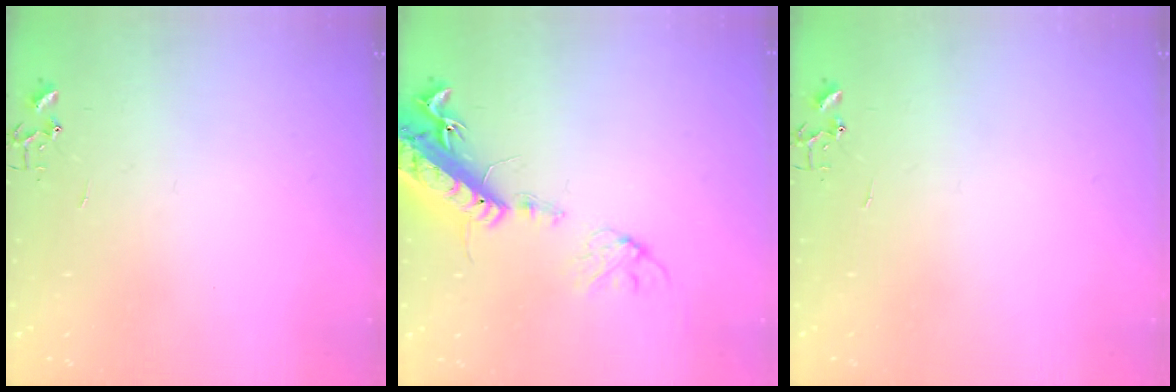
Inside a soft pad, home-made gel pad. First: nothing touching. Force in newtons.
{"total": 17.9, "press": 17.4, "slide": 3.9}
{"total": 0.0}